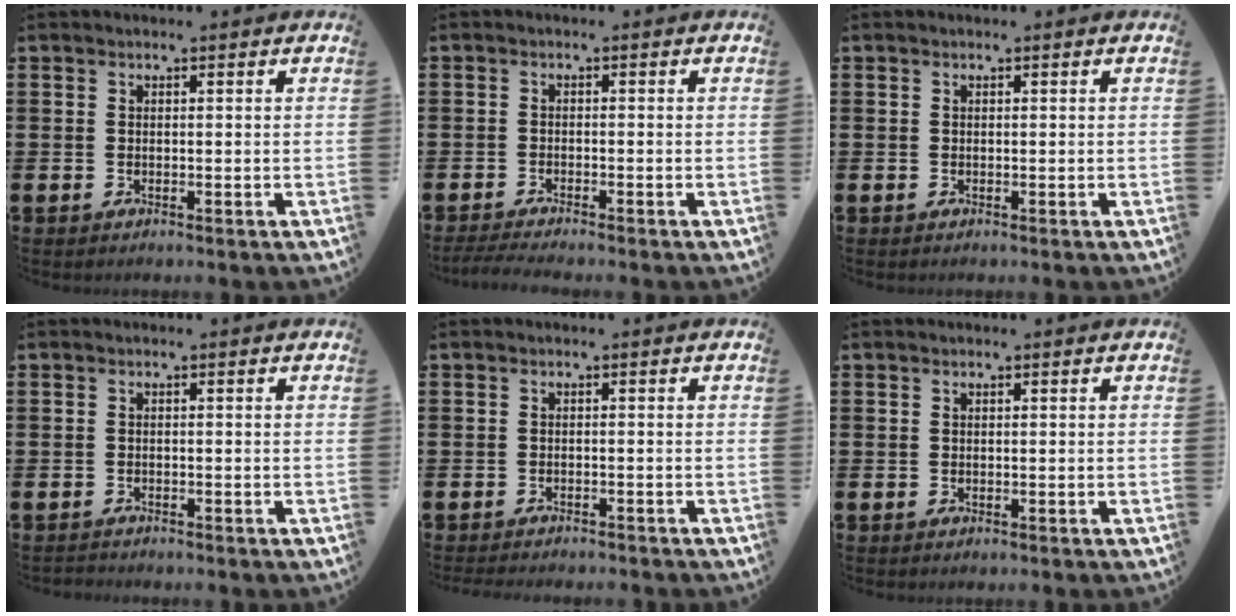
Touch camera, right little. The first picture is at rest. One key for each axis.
{"total": 1.0, "fx": -0.8, "fy": 0.0, "fz": 0.5, "tx": -0.008, "ty": 0.004, "tz": -0.016}
{"total": 0.0}
{"total": 0.5, "fx": -0.5, "fy": 0.1, "fz": -0.1, "tx": 0.000, "ty": -0.002, "tz": -0.011}
{"total": 0.5, "fx": -0.5, "fy": 0.0, "fz": -0.2, "tx": 0.001, "ty": 0.002, "tz": -0.010}
{"total": 0.6, "fx": 0.5, "fy": 0.0, "fz": -0.1, "tx": 0.002, "ty": 0.004, "tz": 0.011}